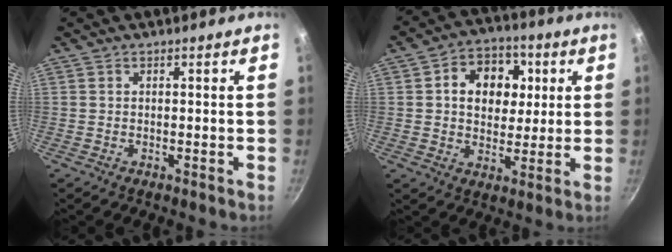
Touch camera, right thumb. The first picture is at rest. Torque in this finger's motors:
{"motor_torque": [0.03, 0.21, 0.12, 0.18, 0.04]}